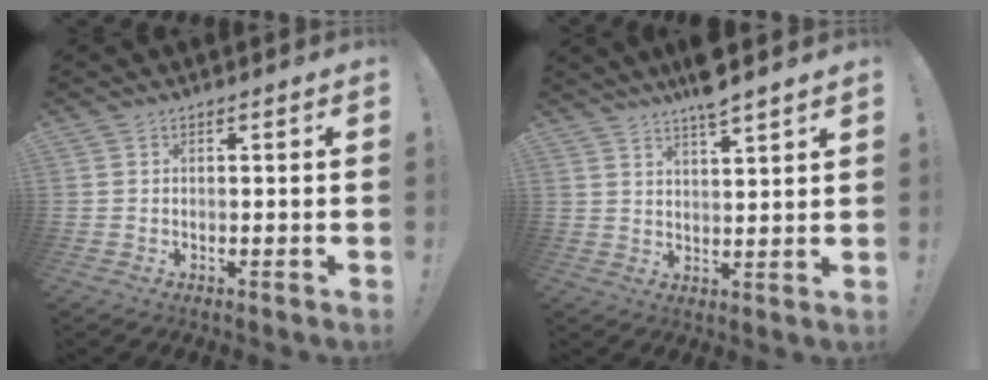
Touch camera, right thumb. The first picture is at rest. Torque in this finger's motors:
{"motor_torque": [-0.43, 2.03, 0.75, 0.91, 0.03]}